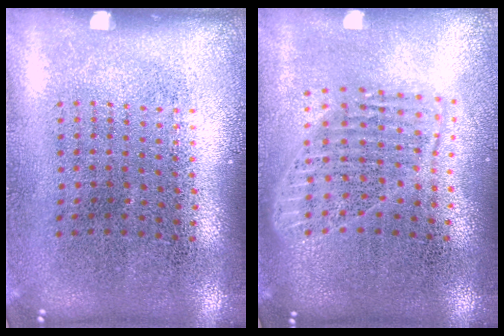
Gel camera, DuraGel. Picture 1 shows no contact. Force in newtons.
{"total": 1.8, "press": 1.5, "slide": 0.9}